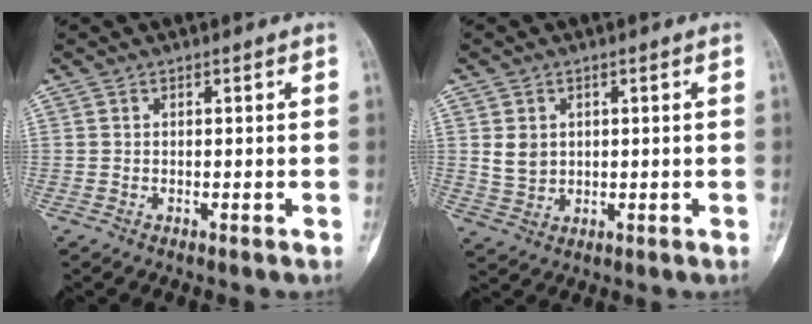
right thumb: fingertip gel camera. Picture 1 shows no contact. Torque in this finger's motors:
{"motor_torque": [0.39, 0.29, 0.14, -0.44, 0.00]}